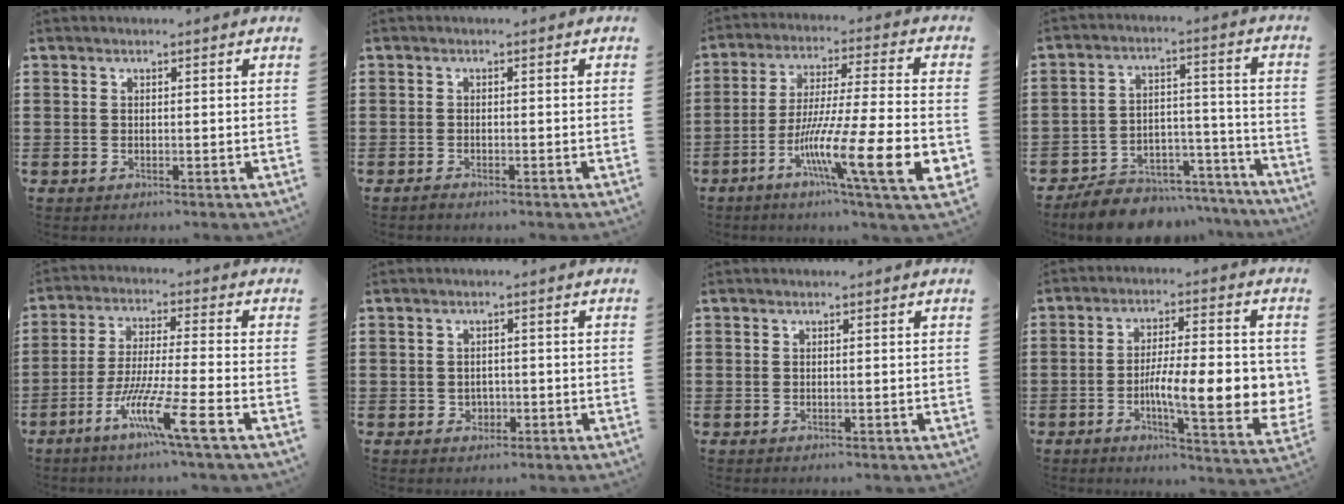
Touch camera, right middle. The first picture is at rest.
{"total": 0.6, "force": [-0.6, 0.0, 0.2], "torque": [-0.007, -0.005, -0.010]}
{"total": 16.6, "force": [-6.9, 2.0, 14.9], "torque": [-0.279, -0.011, -0.116]}
{"total": 8.0, "force": [-7.5, 2.4, 1.3], "torque": [-0.010, 0.035, -0.142]}
{"total": 9.9, "force": [-5.8, 0.2, 8.0], "torque": [-0.154, -0.007, -0.111]}
{"total": 1.4, "force": [-0.4, 1.3, 0.5], "torque": [-0.015, 0.000, -0.010]}
{"total": 0.0}
{"total": 11.9, "force": [-2.1, 2.9, 11.3], "torque": [-0.183, -0.010, -0.035]}